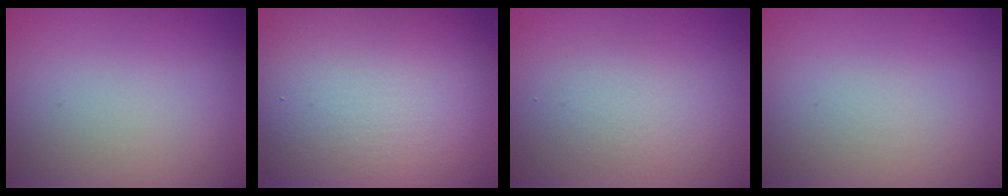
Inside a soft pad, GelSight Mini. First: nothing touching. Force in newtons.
{"total": 13.4, "press": 13.4, "slide": 0.4}
{"total": 1.8, "press": 1.8, "slide": 0.1}
{"total": 0.0}